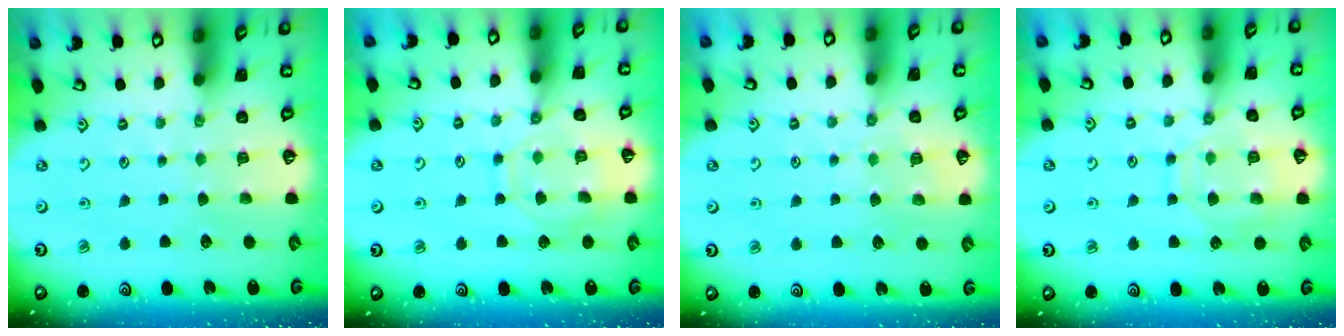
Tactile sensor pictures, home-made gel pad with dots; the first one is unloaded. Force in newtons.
{"total": 10.5, "press": 10.4, "slide": 1.0}
{"total": 6.3, "press": 6.3, "slide": 0.4}
{"total": 11.7, "press": 11.7, "slide": 1.1}